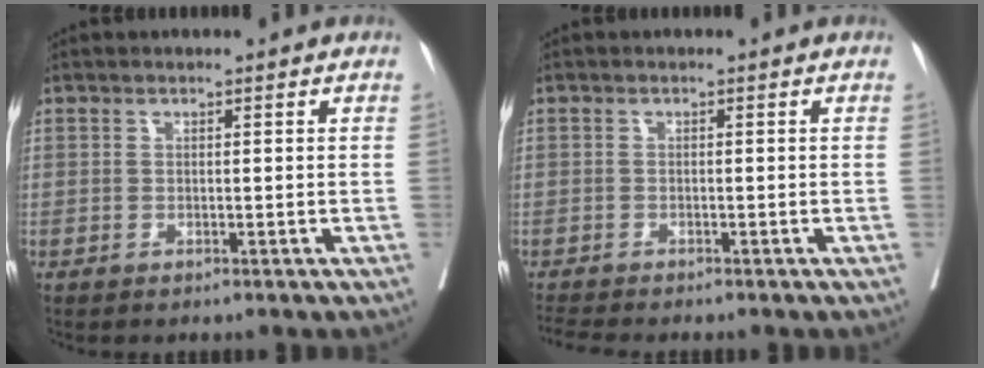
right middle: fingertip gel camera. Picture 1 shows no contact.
{"total": 2.4, "force": [-2.4, -0.2, 0.5], "torque": [-0.016, -0.014, -0.043]}